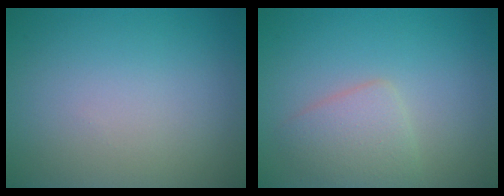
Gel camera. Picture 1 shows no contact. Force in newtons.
{"total": 2.6, "press": 2.6, "slide": 0.2}